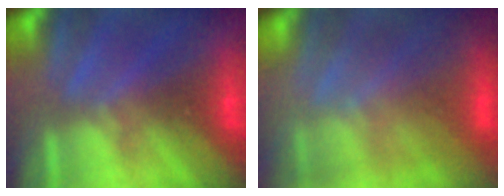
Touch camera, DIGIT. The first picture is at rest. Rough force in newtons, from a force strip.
{"total": 9.5}